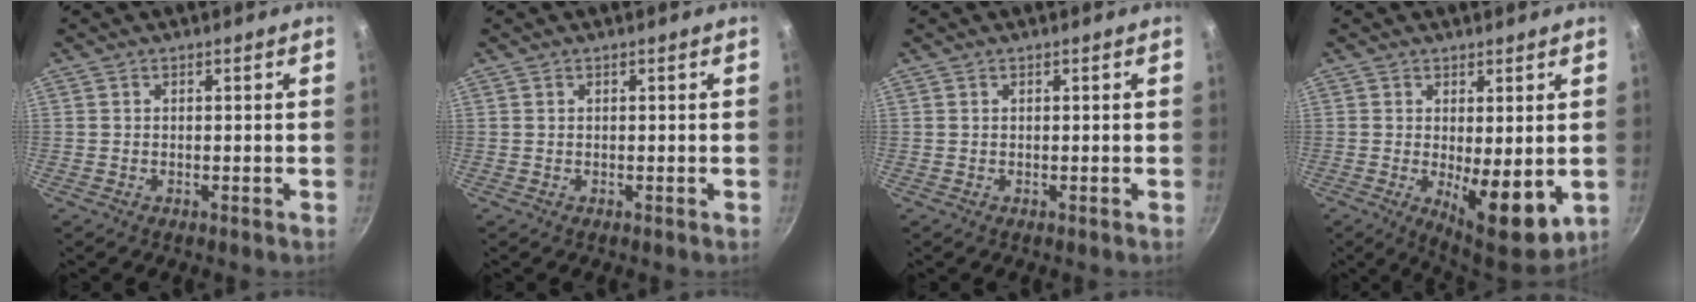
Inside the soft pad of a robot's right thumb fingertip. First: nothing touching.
{"total": 0.0}
{"total": 0.0}
{"total": 10.3, "force": [-1.1, 3.8, 9.5], "torque": [-0.113, -0.018, -0.001]}